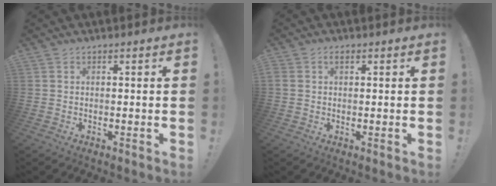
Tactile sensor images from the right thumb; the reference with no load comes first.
{"total": 1.6, "force": [0.7, 1.1, 1.0], "torque": [-0.019, 0.004, 0.012]}